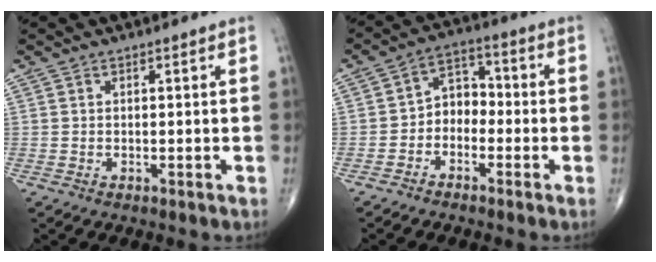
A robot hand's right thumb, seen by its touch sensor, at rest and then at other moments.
{"total": 5.9, "force": [-2.0, 4.5, 3.2], "torque": [-0.027, 0.036, -0.053]}